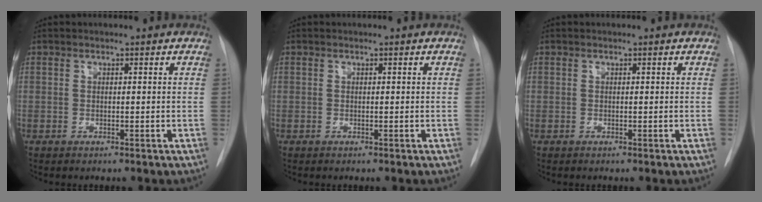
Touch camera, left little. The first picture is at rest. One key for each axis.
{"total": 0.0}
{"total": 0.0}